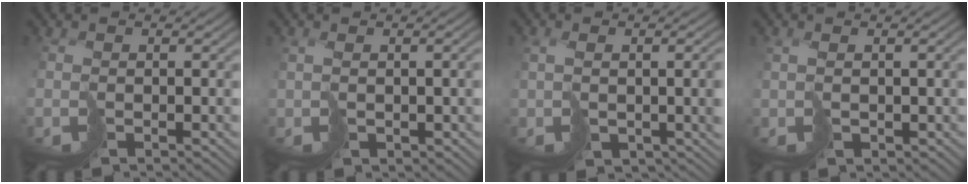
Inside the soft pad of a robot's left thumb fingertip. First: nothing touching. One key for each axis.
{"total": 3.1, "fx": 0.6, "fy": 1.2, "fz": 2.8, "tx": -0.060, "ty": -0.002, "tz": 0.022}
{"total": 6.1, "fx": 0.4, "fy": 3.1, "fz": 5.2, "tx": -0.111, "ty": -0.016, "tz": 0.032}
{"total": 2.8, "fx": 0.5, "fy": 1.2, "fz": 2.5, "tx": -0.053, "ty": -0.001, "tz": 0.020}